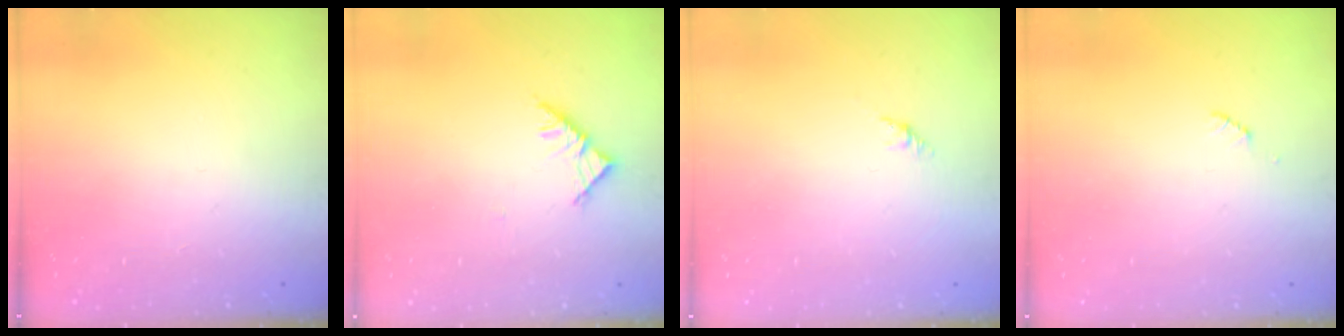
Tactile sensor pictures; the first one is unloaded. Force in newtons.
{"total": 4.5, "press": 4.3, "slide": 1.0}
{"total": 2.7, "press": 2.6, "slide": 0.7}
{"total": 2.5, "press": 2.5, "slide": 0.4}